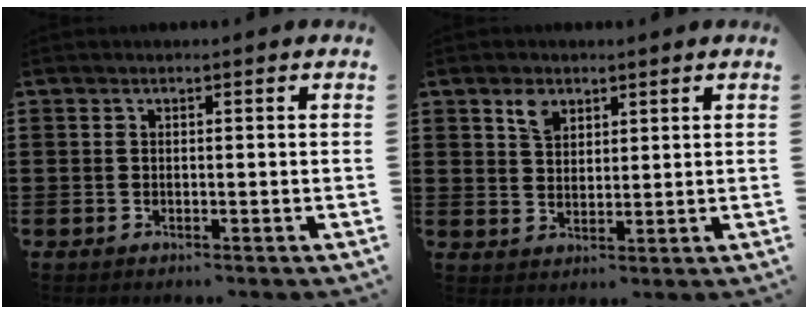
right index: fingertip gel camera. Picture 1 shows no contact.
{"total": 3.5, "force": [2.3, 2.2, 1.6], "torque": [-0.032, 0.003, 0.042]}